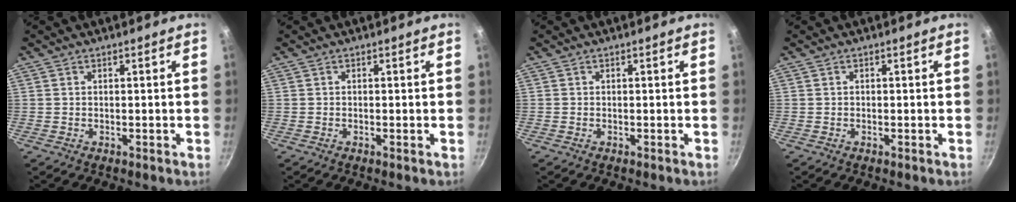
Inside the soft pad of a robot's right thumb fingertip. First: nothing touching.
{"total": 0.0}
{"total": 0.0}
{"total": 0.0}